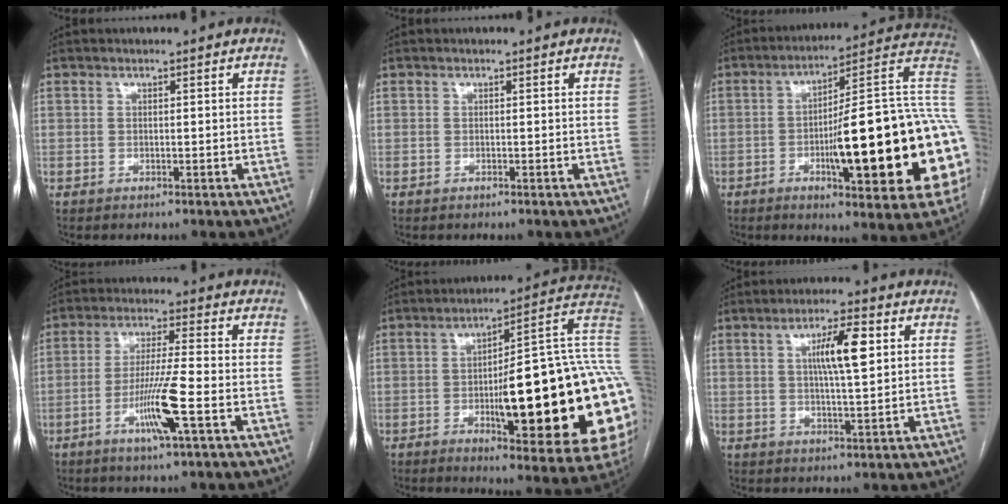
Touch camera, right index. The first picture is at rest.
{"total": 0.0}
{"total": 28.5, "force": [-3.9, 4.1, 27.9], "torque": [-0.298, 0.016, -0.057]}
{"total": 9.0, "force": [-3.4, -0.5, 8.3], "torque": [-0.161, -0.010, -0.065]}
{"total": 30.8, "force": [-2.9, 5.4, 30.2], "torque": [-0.321, 0.021, -0.039]}
{"total": 7.3, "force": [2.0, 1.0, 6.9], "torque": [-0.121, 0.008, 0.036]}